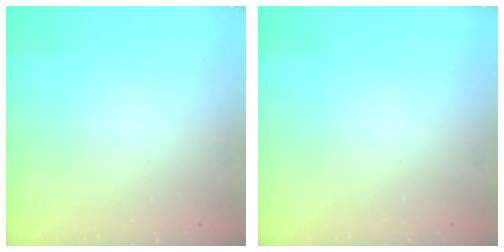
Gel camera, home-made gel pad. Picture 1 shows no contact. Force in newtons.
{"total": 0.0}